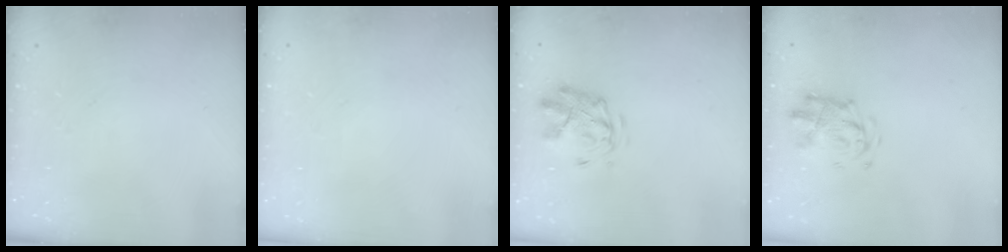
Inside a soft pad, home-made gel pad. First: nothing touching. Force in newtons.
{"total": 1.9, "press": 1.9, "slide": 0.2}
{"total": 2.8, "press": 2.4, "slide": 1.4}
{"total": 3.6, "press": 3.6, "slide": 0.3}